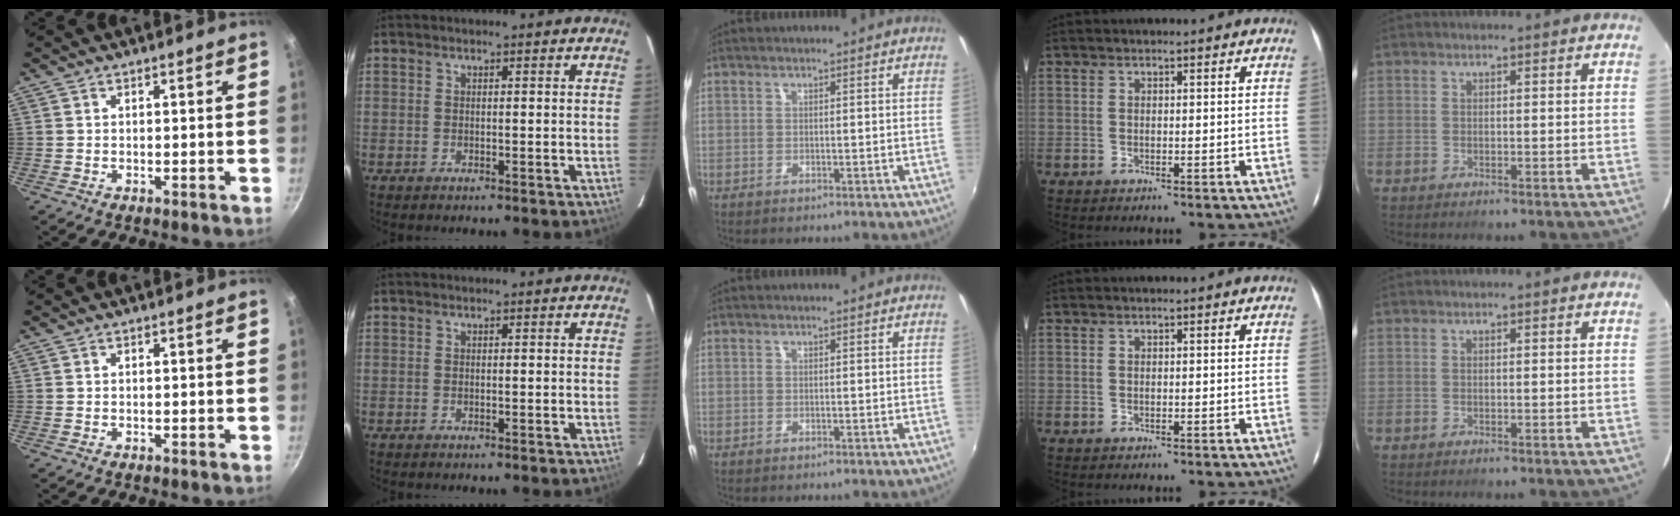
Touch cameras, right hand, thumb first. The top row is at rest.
{}